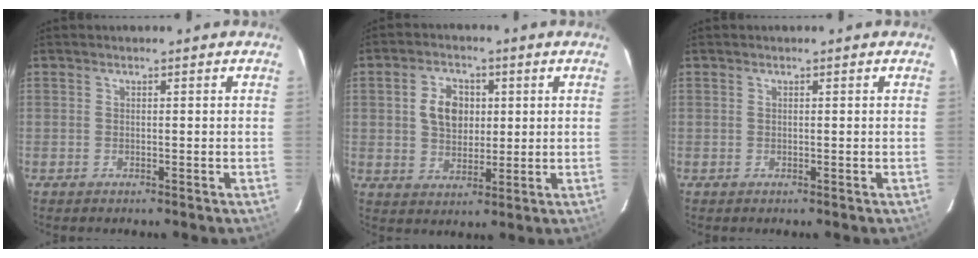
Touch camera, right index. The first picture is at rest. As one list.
[{"total": 7.5, "force": [1.4, 5.5, 4.8], "torque": [-0.090, 0.017, 0.030]}, {"total": 0.0}]